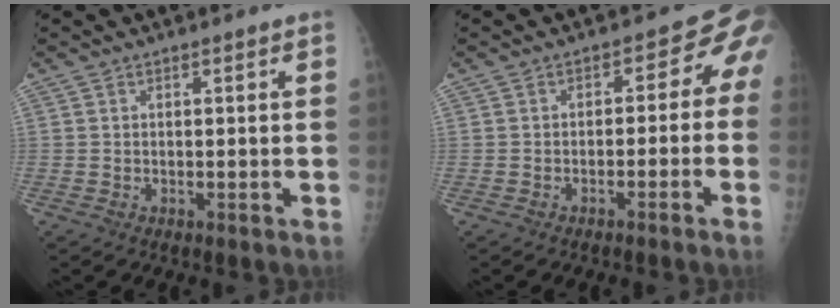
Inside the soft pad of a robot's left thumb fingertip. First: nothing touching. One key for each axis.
{"total": 4.8, "fx": -2.0, "fy": 3.6, "fz": 2.4, "tx": 0.000, "ty": 0.030, "tz": -0.034}